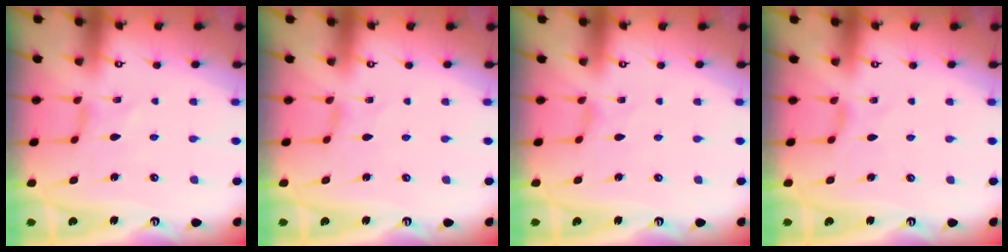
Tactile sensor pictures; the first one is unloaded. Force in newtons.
{"total": 0.6, "press": 0.6, "slide": 0.2}
{"total": 0.7, "press": 0.6, "slide": 0.2}
{"total": 1.7, "press": 1.6, "slide": 0.4}